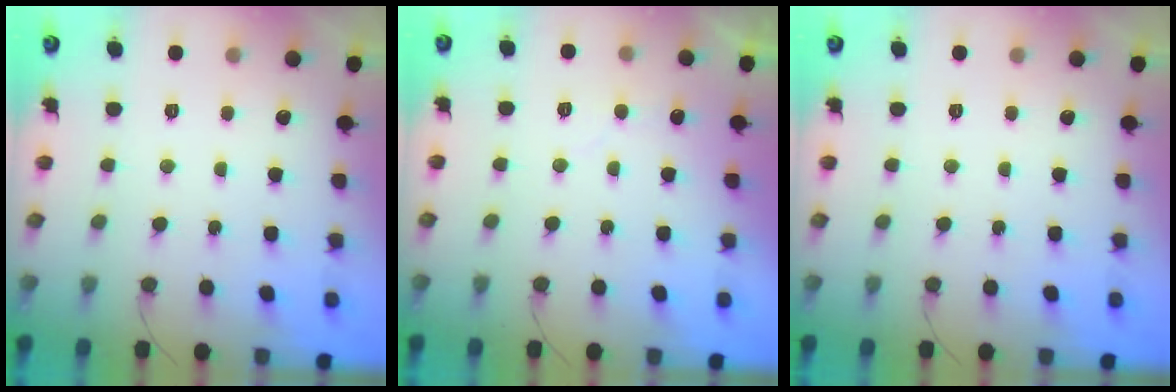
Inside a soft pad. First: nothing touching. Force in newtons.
{"total": 3.6, "press": 3.6, "slide": 0.3}
{"total": 0.0}